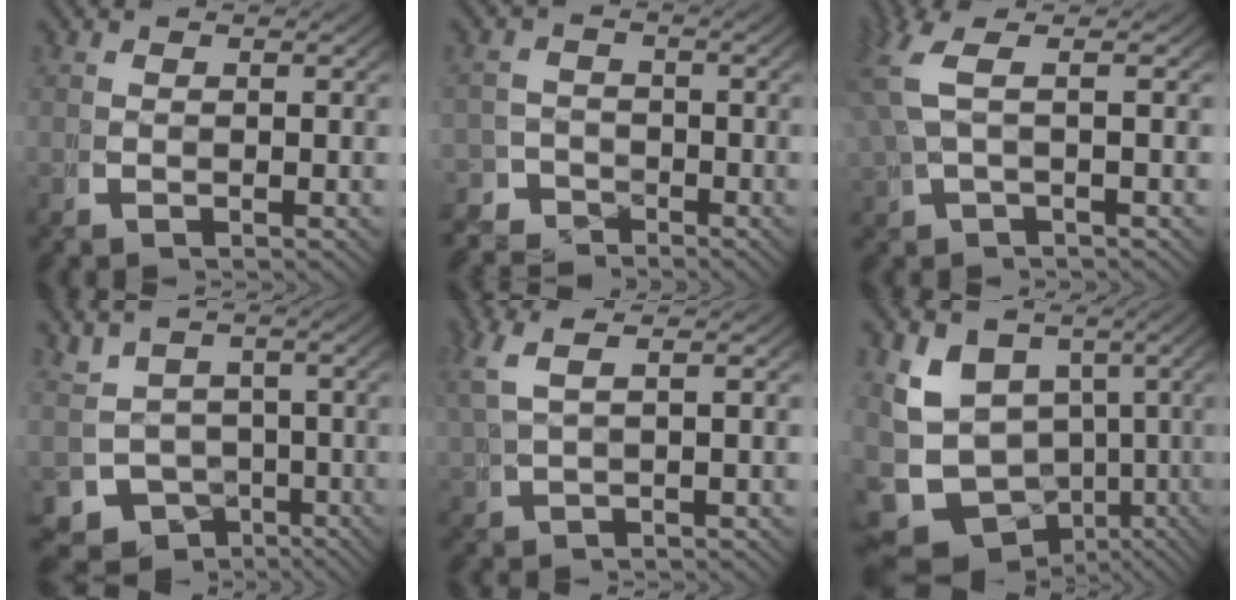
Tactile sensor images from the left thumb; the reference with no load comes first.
{"total": 3.4, "force": [-2.9, 1.8, 0.2], "torque": [0.020, -0.016, -0.053]}
{"total": 4.2, "force": [1.3, 1.2, 3.8], "torque": [-0.085, 0.008, 0.028]}
{"total": 11.1, "force": [-4.4, 9.4, 4.0], "torque": [-0.083, -0.058, -0.065]}
{"total": 3.2, "force": [1.9, 0.7, 2.4], "torque": [-0.051, 0.007, 0.041]}
{"total": 13.2, "force": [-2.6, 10.3, 7.8], "torque": [-0.167, -0.065, -0.018]}